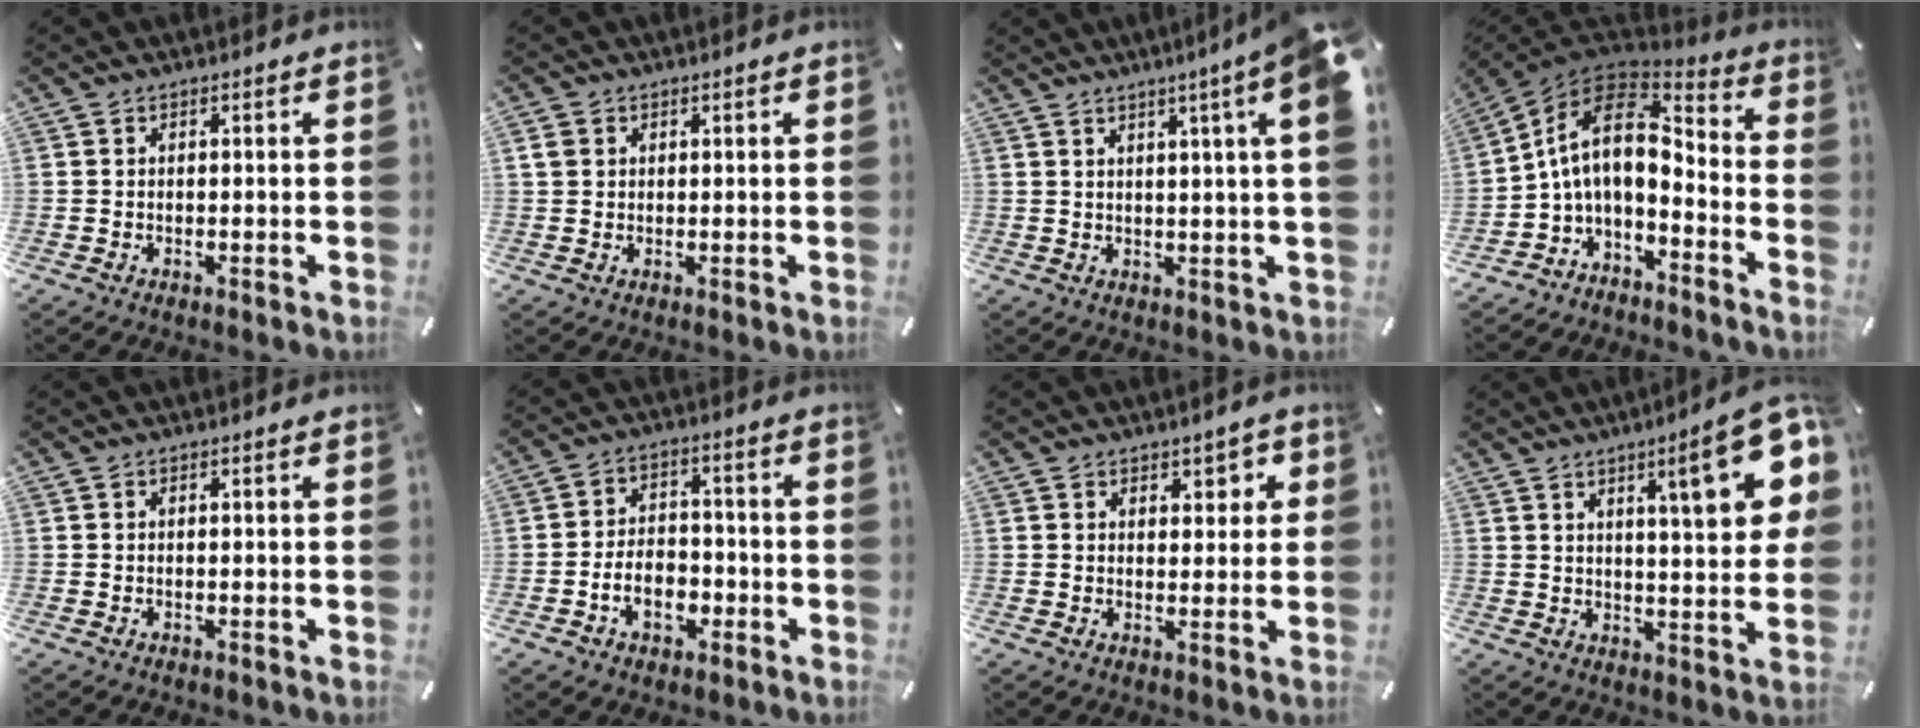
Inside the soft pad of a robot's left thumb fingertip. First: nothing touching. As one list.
[{"total": 2.0, "force": [0.6, 1.9, 0.3], "torque": [-0.009, 0.005, 0.010]}, {"total": 8.1, "force": [3.9, -0.3, 7.1], "torque": [-0.115, -0.019, 0.061]}, {"total": 12.4, "force": [1.2, 7.2, 10.1], "torque": [-0.214, -0.004, 0.018]}, {"total": 0.0}, {"total": 8.3, "force": [-3.0, 5.9, 5.0], "torque": [-0.094, 0.014, -0.056]}, {"total": 3.1, "force": [1.4, 2.6, 1.0], "torque": [0.007, -0.006, 0.017]}, {"total": 17.1, "force": [7.5, 4.2, 14.8], "torque": [-0.203, -0.036, 0.107]}]